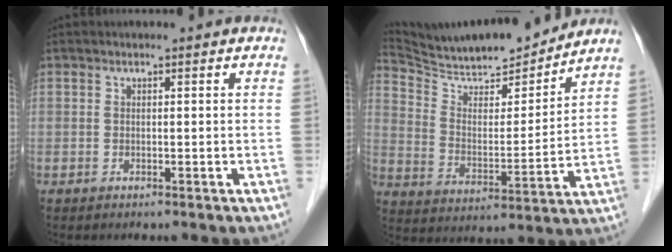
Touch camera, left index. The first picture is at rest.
{"total": 16.0, "force": [15.0, 1.2, 5.3], "torque": [-0.100, -0.016, 0.250]}